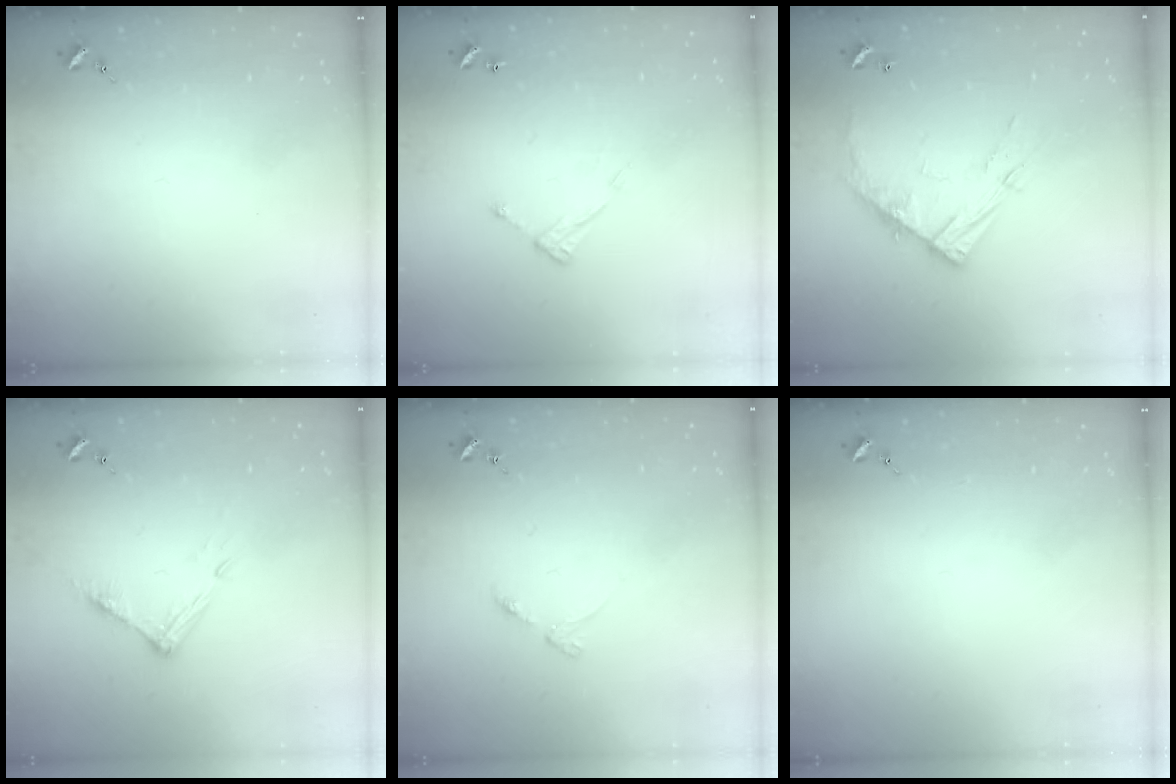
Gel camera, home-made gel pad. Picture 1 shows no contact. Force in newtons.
{"total": 7.3, "press": 7.3, "slide": 0.4}
{"total": 12.4, "press": 12.3, "slide": 1.2}
{"total": 8.0, "press": 8.0, "slide": 0.4}
{"total": 3.5, "press": 3.5, "slide": 0.4}
{"total": 0.0}